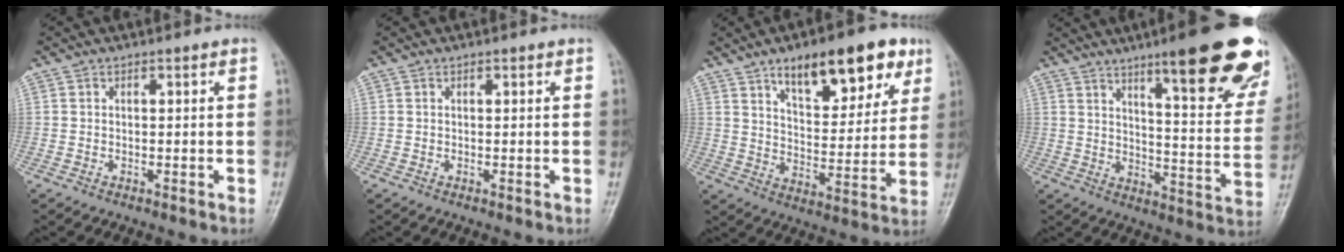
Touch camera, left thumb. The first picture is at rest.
{"total": 0.0}
{"total": 17.6, "force": [10.2, 7.4, 12.2], "torque": [-0.128, -0.042, 0.156]}
{"total": 24.8, "force": [15.4, 5.0, 18.8], "torque": [-0.214, -0.068, 0.208]}